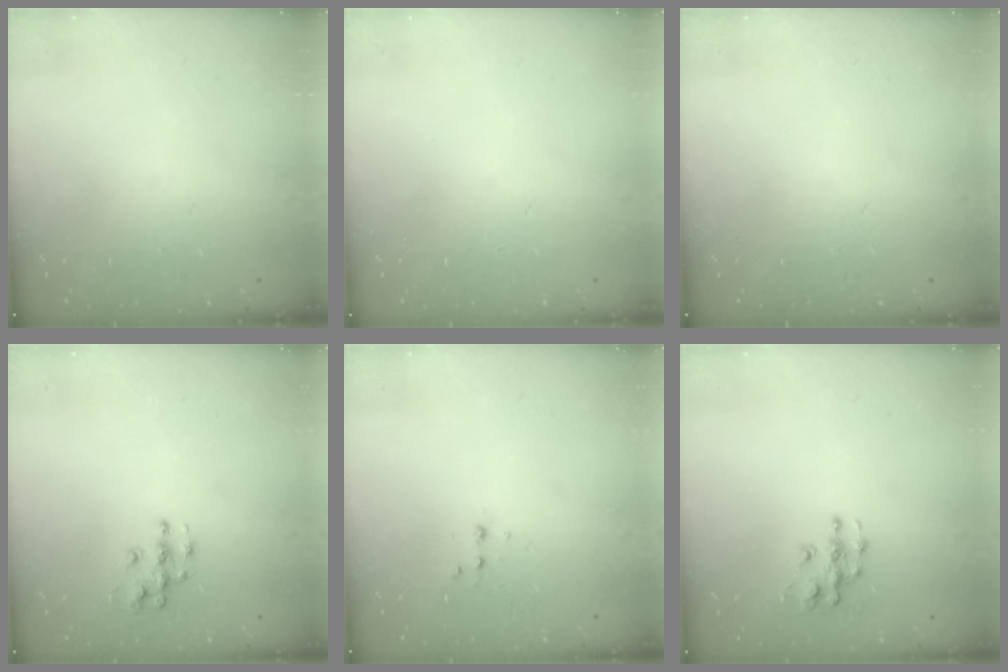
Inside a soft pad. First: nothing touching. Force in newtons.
{"total": 0.0}
{"total": 0.0}
{"total": 5.9, "press": 5.9, "slide": 0.4}
{"total": 2.6, "press": 2.5, "slide": 0.8}
{"total": 8.2, "press": 8.2, "slide": 0.4}